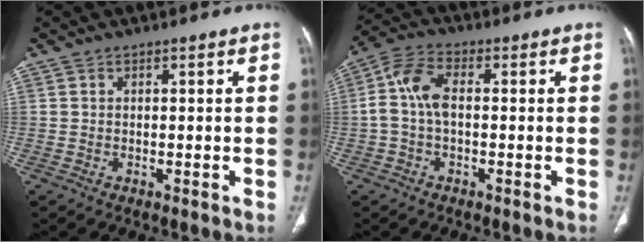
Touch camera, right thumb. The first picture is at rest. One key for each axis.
{"total": 7.3, "fx": 0.0, "fy": 3.8, "fz": 6.2, "tx": -0.134, "ty": 0.023, "tz": -0.007}